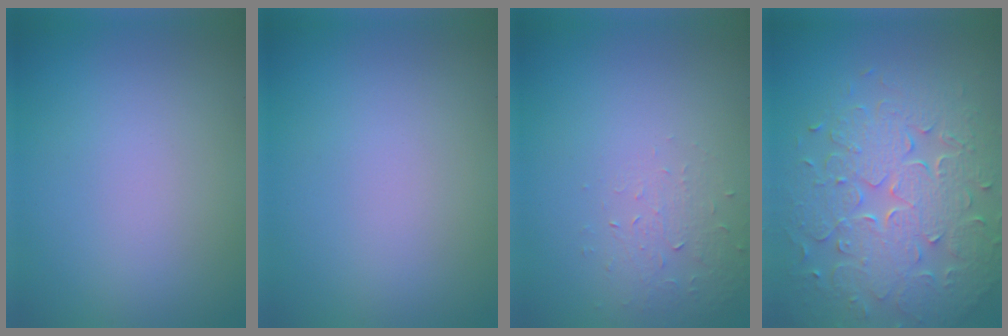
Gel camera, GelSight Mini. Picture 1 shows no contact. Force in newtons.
{"total": 0.0}
{"total": 1.3, "press": 0.6, "slide": 1.2}
{"total": 8.3, "press": 6.0, "slide": 5.8}